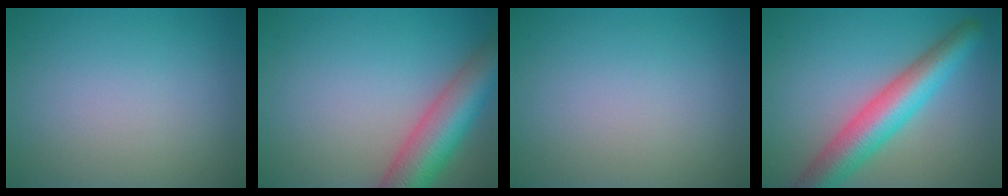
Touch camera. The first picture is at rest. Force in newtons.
{"total": 7.9, "press": 7.9, "slide": 0.4}
{"total": 0.0}
{"total": 6.9, "press": 6.9, "slide": 0.1}